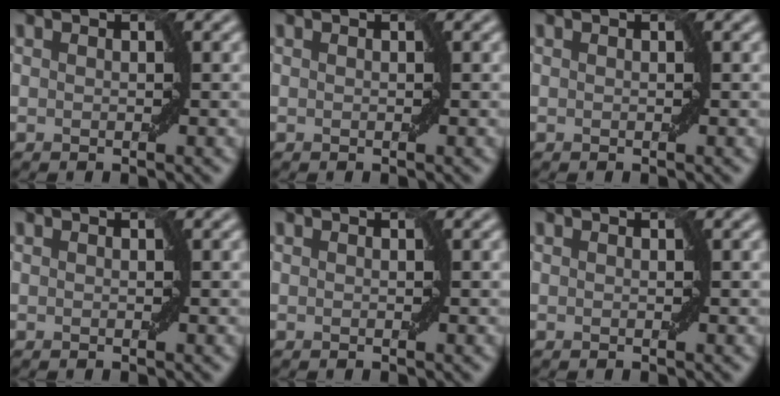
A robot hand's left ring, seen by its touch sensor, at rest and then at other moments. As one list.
[{"total": 0.0}, {"total": 0.0}, {"total": 0.0}, {"total": 0.0}, {"total": 0.0}]